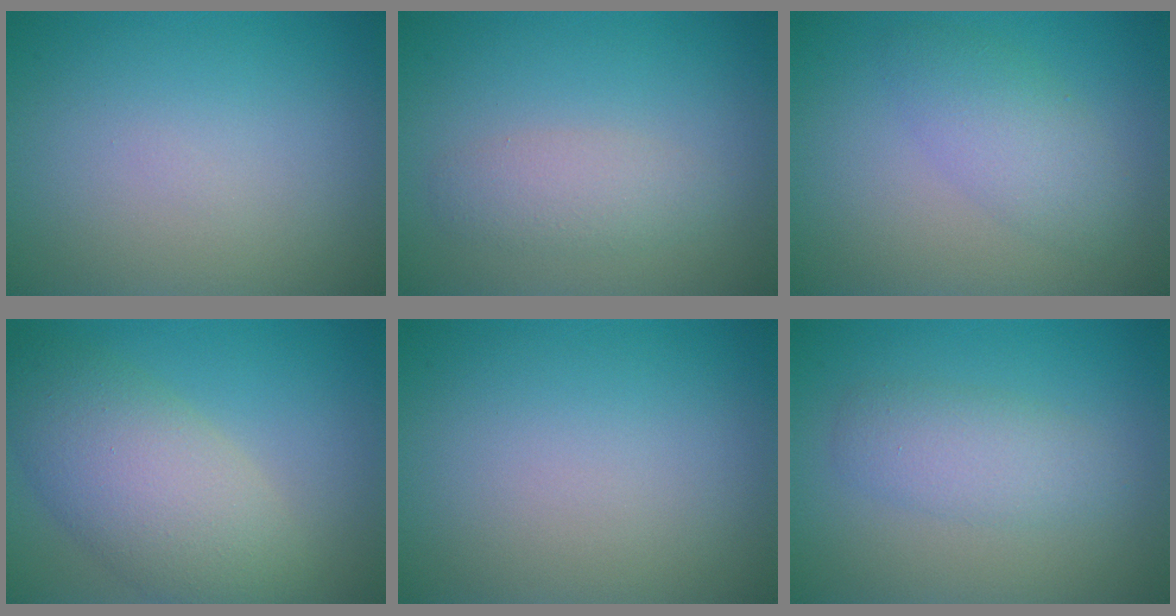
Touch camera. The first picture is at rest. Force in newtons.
{"total": 2.3, "press": 2.3, "slide": 0.1}
{"total": 3.1, "press": 3.1, "slide": 0.0}
{"total": 7.5, "press": 7.4, "slide": 0.6}
{"total": 0.0}
{"total": 2.9, "press": 2.9, "slide": 0.1}